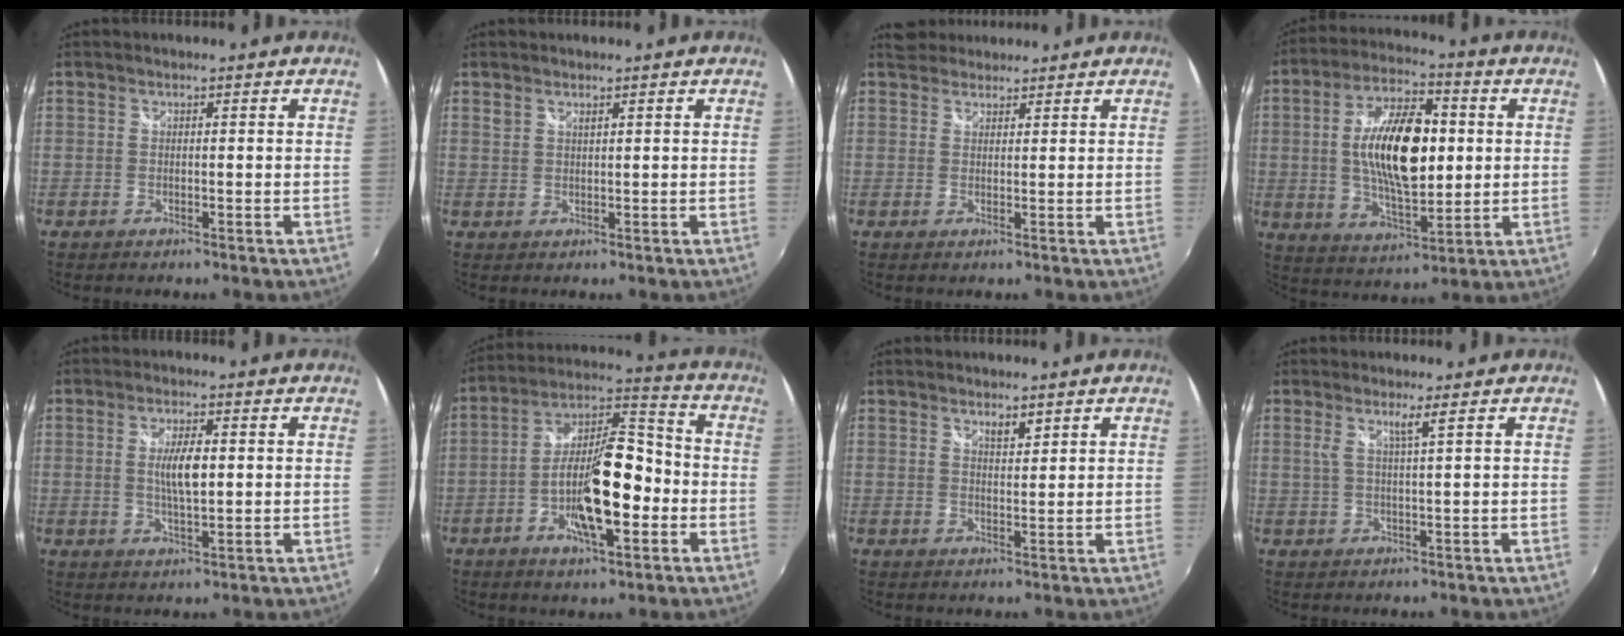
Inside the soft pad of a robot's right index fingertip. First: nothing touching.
{"total": 1.2, "force": [1.1, 0.4, 0.4], "torque": [-0.005, 0.000, 0.018]}
{"total": 3.6, "force": [3.1, 1.8, 0.4], "torque": [-0.004, 0.017, 0.052]}
{"total": 17.1, "force": [1.4, 7.6, 15.2], "torque": [-0.275, 0.009, 0.027]}
{"total": 5.4, "force": [0.5, 1.7, 5.1], "torque": [-0.090, -0.001, 0.009]}
{"total": 16.2, "force": [-4.5, 5.7, 14.5], "torque": [-0.261, 0.011, -0.080]}
{"total": 2.2, "force": [1.8, 0.7, 1.2], "torque": [-0.017, 0.001, 0.030]}
{"total": 2.3, "force": [1.2, -0.7, 1.7], "torque": [-0.032, -0.006, 0.021]}